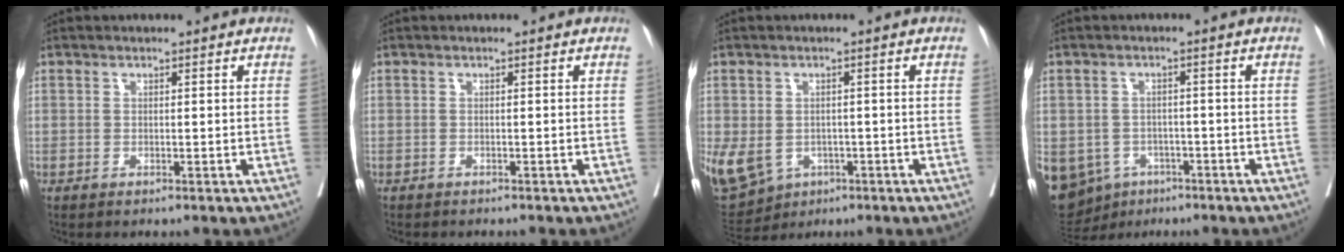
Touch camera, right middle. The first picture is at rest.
{"total": 1.9, "force": [-1.7, 0.5, 0.6], "torque": [-0.015, -0.004, -0.020]}
{"total": 18.1, "force": [-6.4, 15.0, 7.9], "torque": [-0.240, -0.009, -0.077]}
{"total": 15.0, "force": [-6.8, 12.2, 5.4], "torque": [-0.162, 0.002, -0.086]}